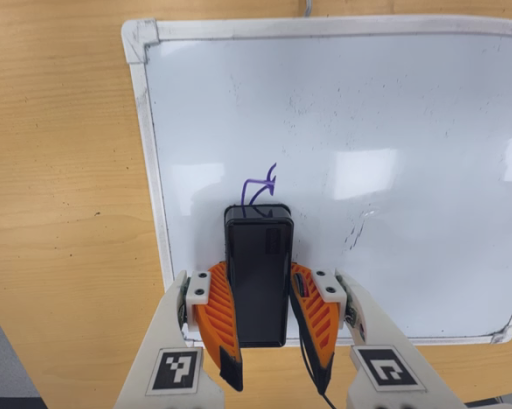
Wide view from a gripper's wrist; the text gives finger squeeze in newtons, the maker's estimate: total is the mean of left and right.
{"total": 12.3, "left": 12.0, "right": 12.6}